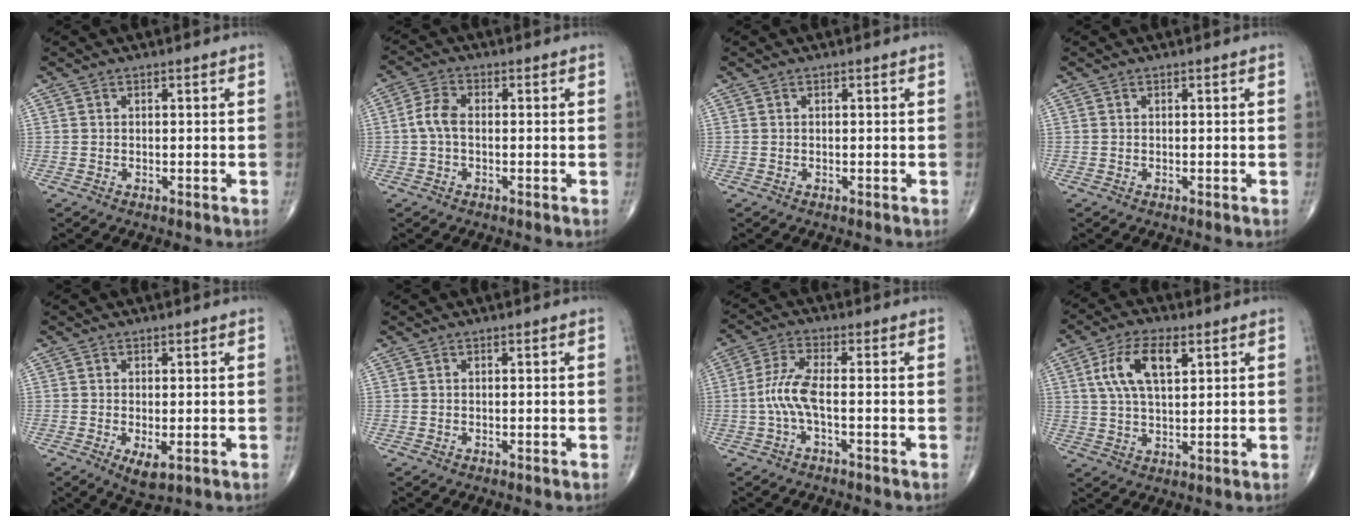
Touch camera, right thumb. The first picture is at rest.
{"total": 4.3, "force": [-0.3, 2.5, 3.5], "torque": [-0.075, 0.012, -0.012]}
{"total": 0.0}
{"total": 0.0}
{"total": 3.8, "force": [-1.1, 1.6, 3.3], "torque": [-0.059, -0.012, -0.014]}
{"total": 0.0}
{"total": 5.8, "force": [-1.2, 1.4, 5.5], "torque": [-0.135, 0.017, -0.031]}
{"total": 10.1, "force": [3.6, 4.7, 8.2], "torque": [-0.154, -0.001, 0.068]}